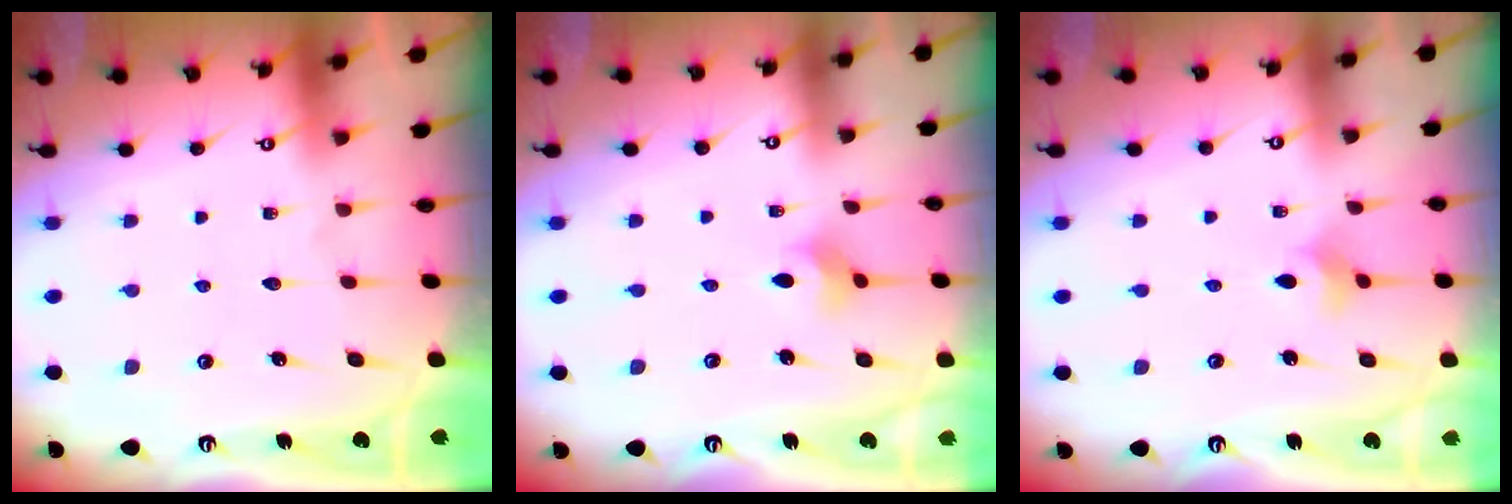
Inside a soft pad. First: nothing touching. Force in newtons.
{"total": 2.8, "press": 2.7, "slide": 0.7}
{"total": 3.9, "press": 3.8, "slide": 0.8}